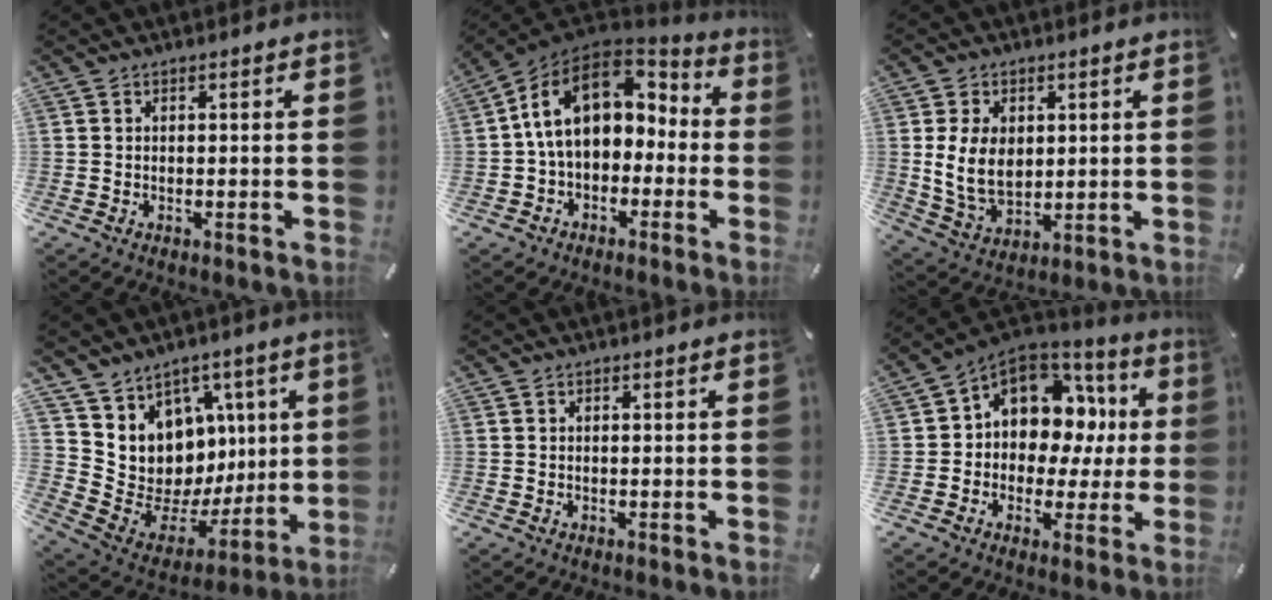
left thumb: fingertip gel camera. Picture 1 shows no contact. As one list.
[{"total": 15.2, "force": [2.8, 10.8, 10.3], "torque": [-0.190, 0.001, 0.050]}, {"total": 10.3, "force": [1.5, 7.6, 6.8], "torque": [-0.143, -0.002, 0.026]}, {"total": 10.6, "force": [2.3, 10.3, 0.7], "torque": [-0.001, -0.063, 0.071]}, {"total": 0.0}, {"total": 11.7, "force": [3.5, 9.3, 6.1], "torque": [-0.101, -0.029, 0.067]}]